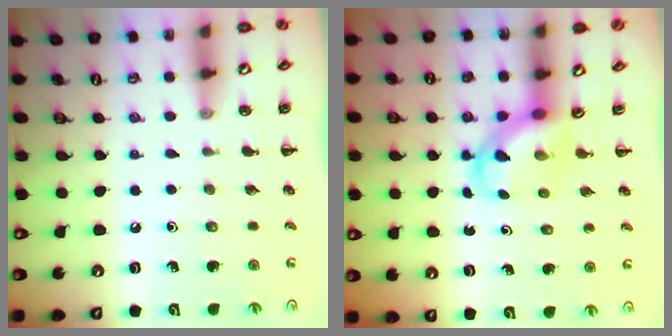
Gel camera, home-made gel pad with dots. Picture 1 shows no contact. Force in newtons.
{"total": 3.6, "press": 3.6, "slide": 0.5}